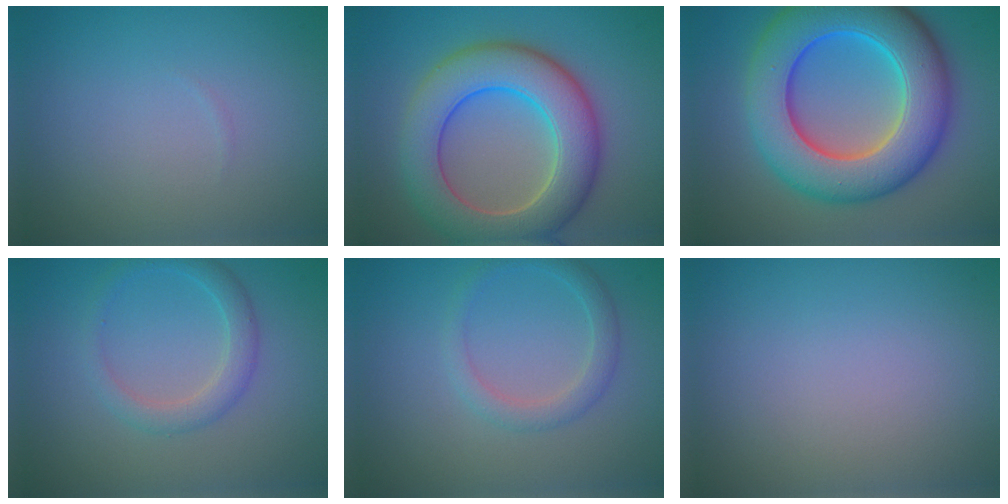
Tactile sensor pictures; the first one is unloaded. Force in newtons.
{"total": 9.0, "press": 9.0, "slide": 0.5}
{"total": 12.0, "press": 12.0, "slide": 0.5}
{"total": 2.5, "press": 2.5, "slide": 0.2}
{"total": 2.2, "press": 2.2, "slide": 0.1}
{"total": 0.0}